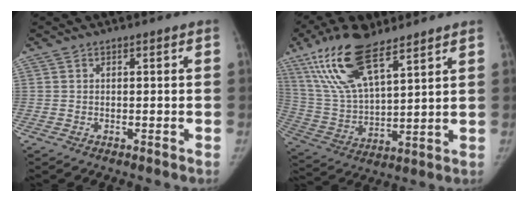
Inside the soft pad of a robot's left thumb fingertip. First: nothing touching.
{"total": 17.5, "force": [10.9, 6.4, 12.2], "torque": [-0.231, -0.035, 0.216]}